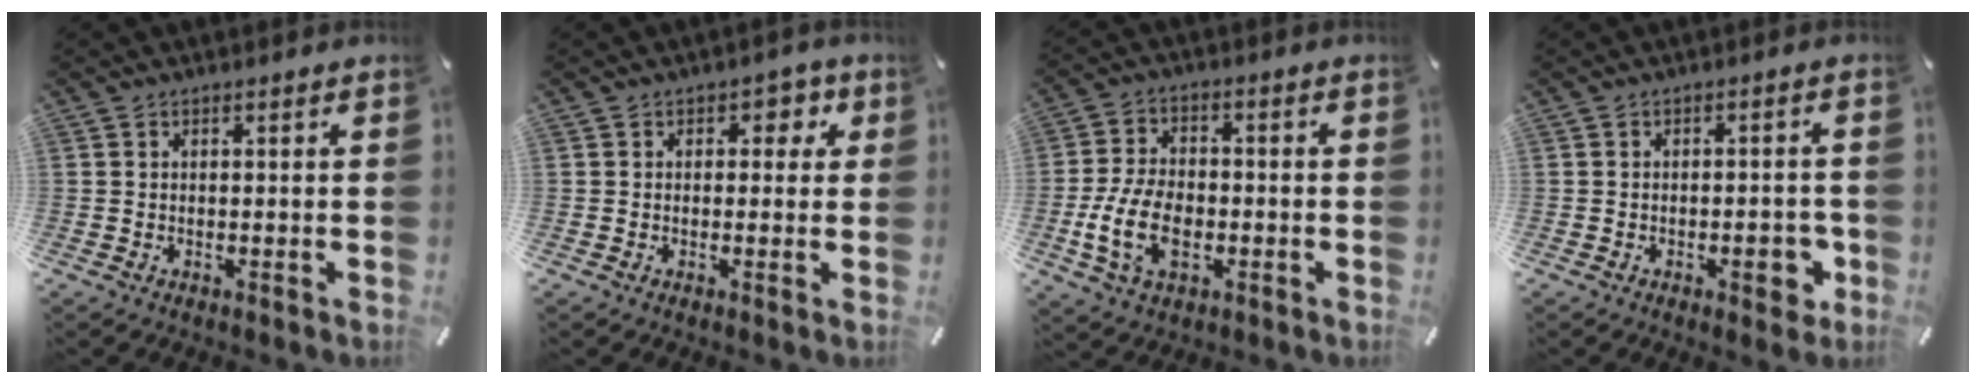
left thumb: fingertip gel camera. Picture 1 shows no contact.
{"total": 2.9, "force": [0.3, 2.2, 1.8], "torque": [-0.016, 0.002, -0.004]}
{"total": 11.2, "force": [-3.2, 7.5, 7.7], "torque": [-0.175, 0.007, -0.056]}
{"total": 5.3, "force": [-1.9, 2.2, 4.5], "torque": [-0.059, 0.008, -0.029]}